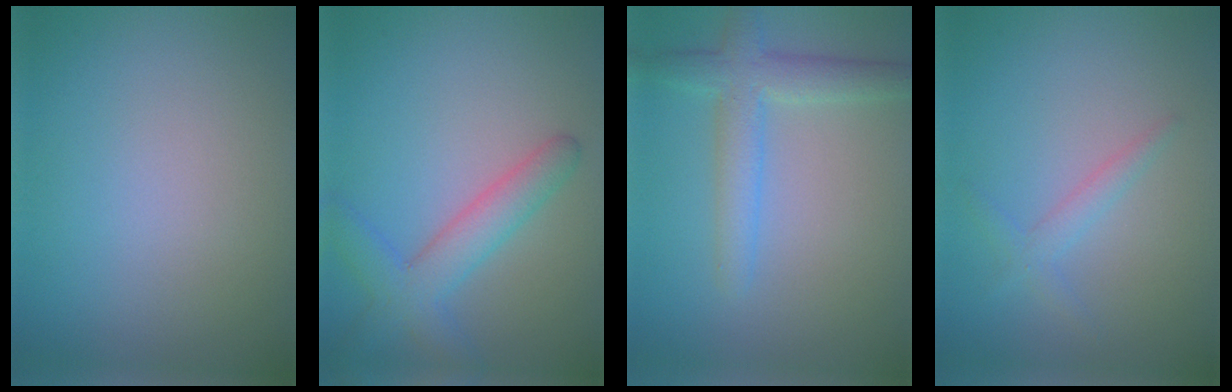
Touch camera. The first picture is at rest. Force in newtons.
{"total": 4.2, "press": 4.2, "slide": 0.2}
{"total": 2.9, "press": 2.9, "slide": 0.1}
{"total": 1.5, "press": 1.5, "slide": 0.1}